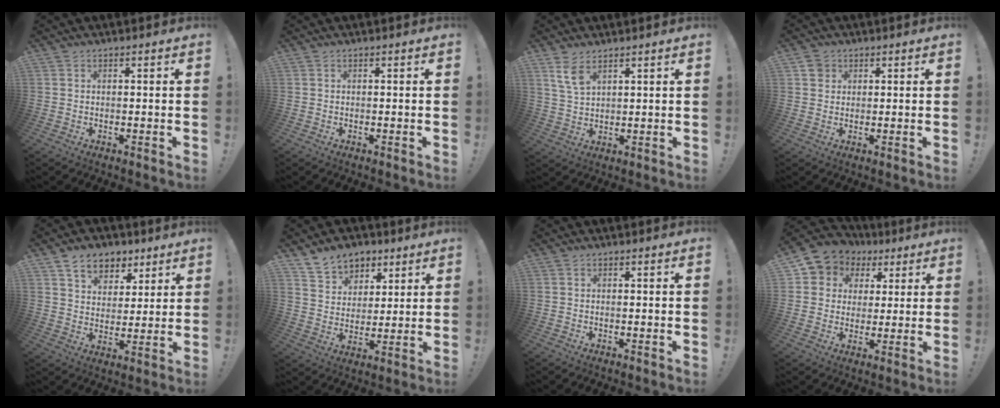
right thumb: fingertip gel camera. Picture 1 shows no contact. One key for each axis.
{"total": 0.0}
{"total": 6.2, "fx": 3.8, "fy": 3.1, "fz": 3.8, "tx": -0.057, "ty": -0.021, "tz": 0.070}
{"total": 3.9, "fx": 1.7, "fy": 3.4, "fz": 0.9, "tx": -0.014, "ty": 0.000, "tz": 0.032}
{"total": 10.0, "fx": 6.3, "fy": 7.0, "fz": 3.3, "tx": -0.045, "ty": -0.037, "tz": 0.121}
{"total": 10.5, "fx": 7.1, "fy": 7.3, "fz": 2.2, "tx": -0.037, "ty": -0.047, "tz": 0.142}
{"total": 0.0}
{"total": 6.9, "fx": 2.2, "fy": 6.4, "fz": 1.6, "tx": -0.023, "ty": -0.017, "tz": 0.046}